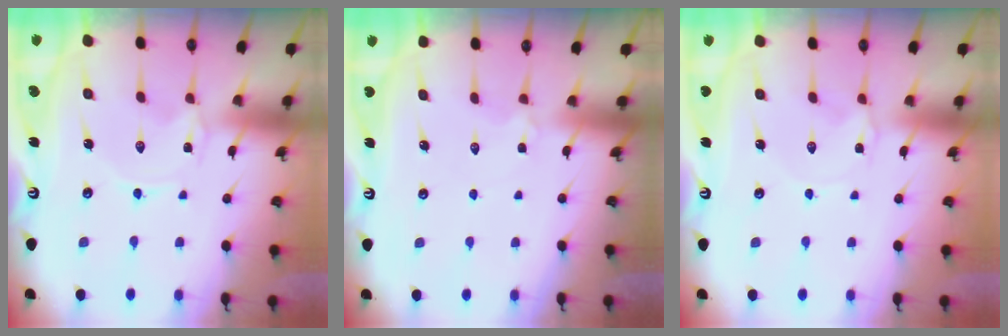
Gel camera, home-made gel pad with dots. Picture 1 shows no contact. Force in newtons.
{"total": 2.1, "press": 2.0, "slide": 0.6}
{"total": 0.0}